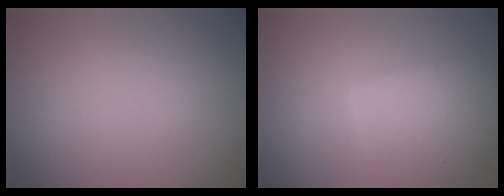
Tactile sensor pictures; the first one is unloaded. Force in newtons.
{"total": 3.8, "press": 3.8, "slide": 0.2}